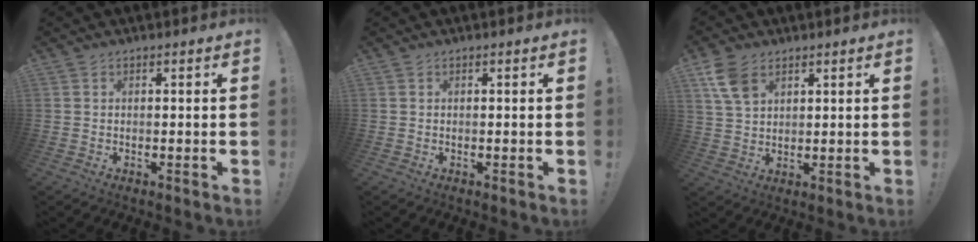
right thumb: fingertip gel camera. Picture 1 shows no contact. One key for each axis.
{"total": 0.0}
{"total": 8.2, "fx": 4.3, "fy": 5.1, "fz": 4.7, "tx": -0.093, "ty": -0.009, "tz": 0.087}